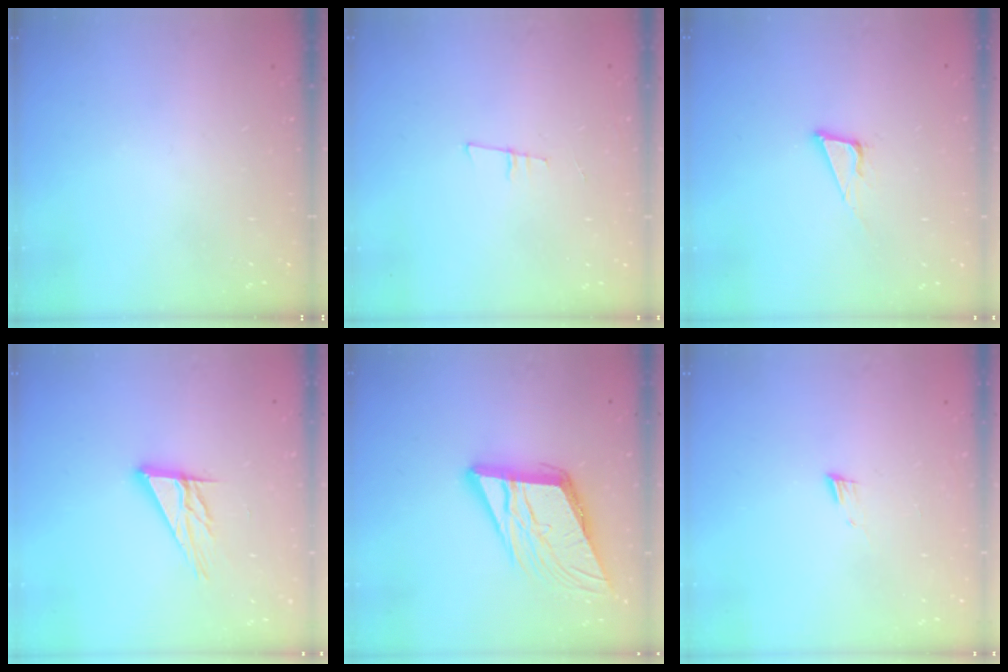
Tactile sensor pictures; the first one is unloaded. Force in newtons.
{"total": 6.6, "press": 5.9, "slide": 2.9}
{"total": 7.0, "press": 6.4, "slide": 2.8}
{"total": 10.9, "press": 10.9, "slide": 1.0}
{"total": 13.7, "press": 13.5, "slide": 2.4}
{"total": 4.9, "press": 4.9, "slide": 0.5}